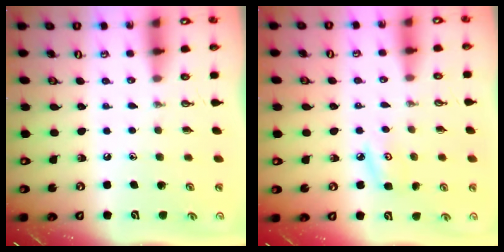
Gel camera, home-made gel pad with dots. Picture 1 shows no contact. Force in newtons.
{"total": 5.2, "press": 5.1, "slide": 0.6}